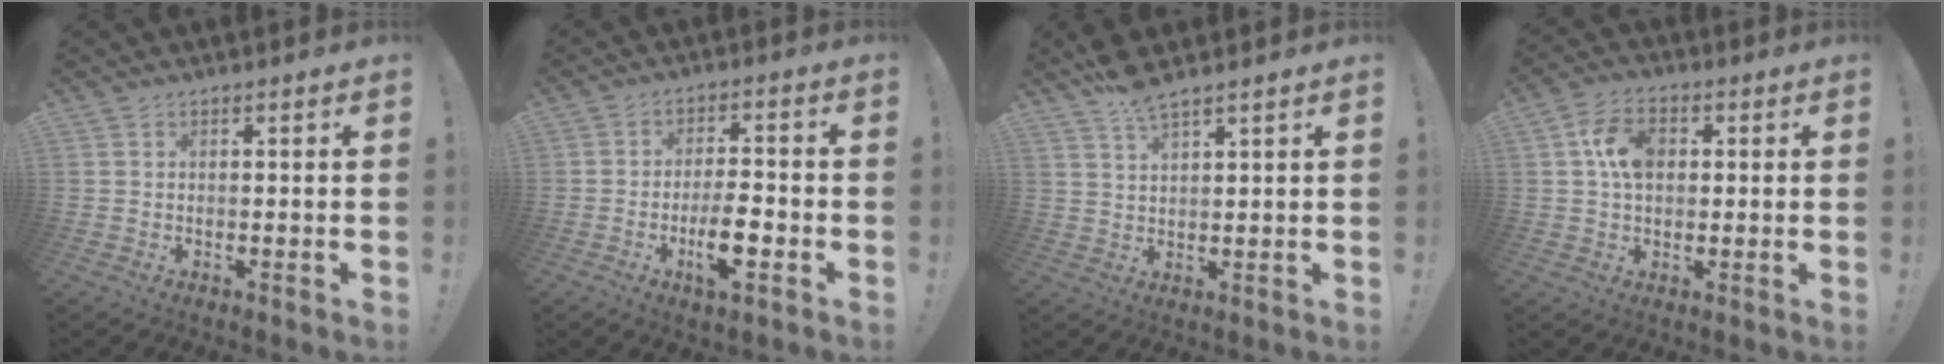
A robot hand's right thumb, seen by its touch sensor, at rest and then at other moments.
{"total": 8.3, "force": [-3.7, 4.0, 6.3], "torque": [-0.108, 0.013, -0.064]}
{"total": 5.7, "force": [4.6, 1.1, 3.2], "torque": [-0.056, -0.024, 0.081]}
{"total": 9.5, "force": [1.6, 6.6, 6.7], "torque": [-0.110, 0.011, 0.033]}